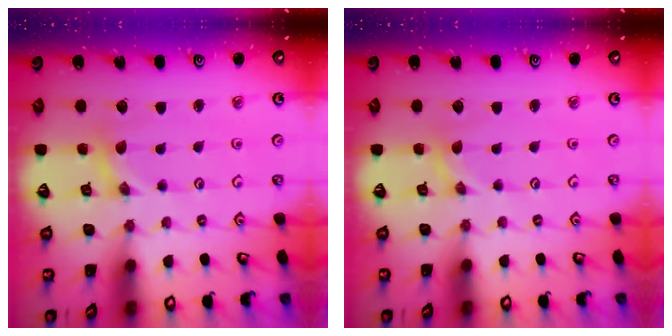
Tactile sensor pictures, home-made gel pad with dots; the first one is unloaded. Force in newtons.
{"total": 0.0}